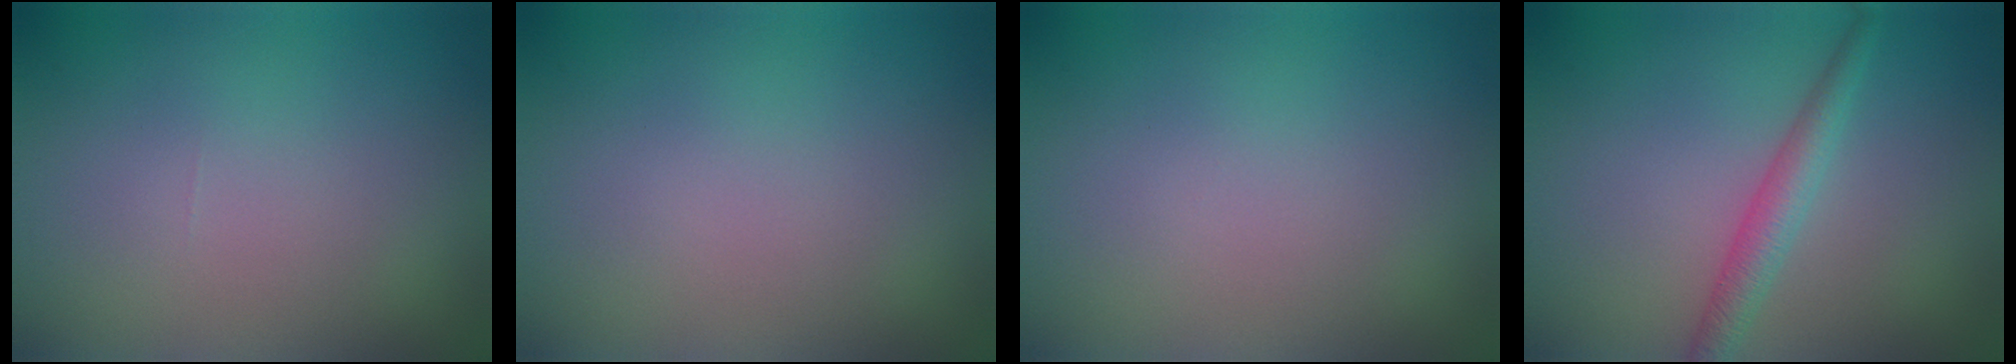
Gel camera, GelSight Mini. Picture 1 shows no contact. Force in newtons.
{"total": 0.0}
{"total": 0.0}
{"total": 2.6, "press": 2.6, "slide": 0.2}